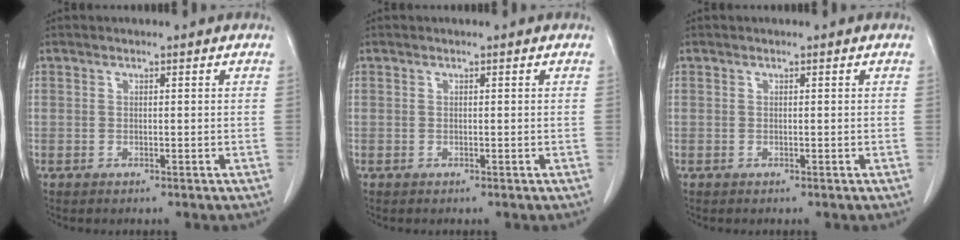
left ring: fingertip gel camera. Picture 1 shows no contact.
{"total": 0.0}
{"total": 0.0}